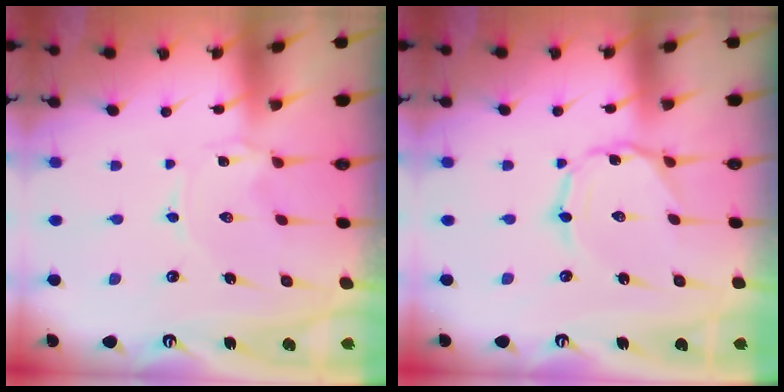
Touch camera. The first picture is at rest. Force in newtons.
{"total": 1.2, "press": 1.2, "slide": 0.3}